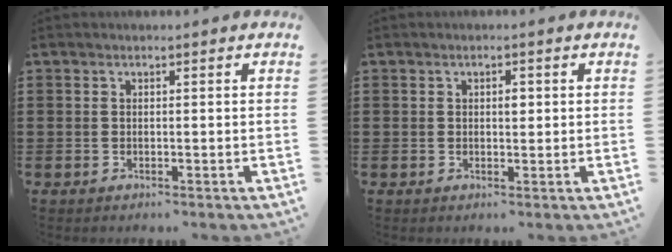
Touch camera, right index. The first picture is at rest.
{"total": 1.5, "force": [0.3, 0.7, 1.3], "torque": [-0.018, 0.002, 0.002]}